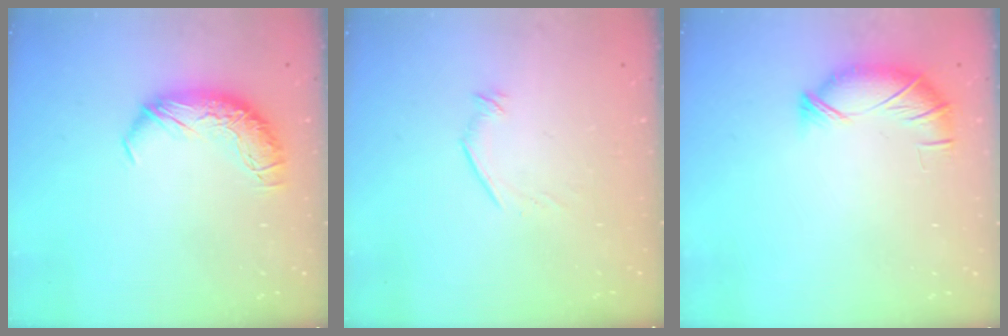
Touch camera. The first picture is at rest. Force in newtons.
{"total": 6.9, "press": 6.9, "slide": 0.8}
{"total": 4.8, "press": 4.6, "slide": 1.2}